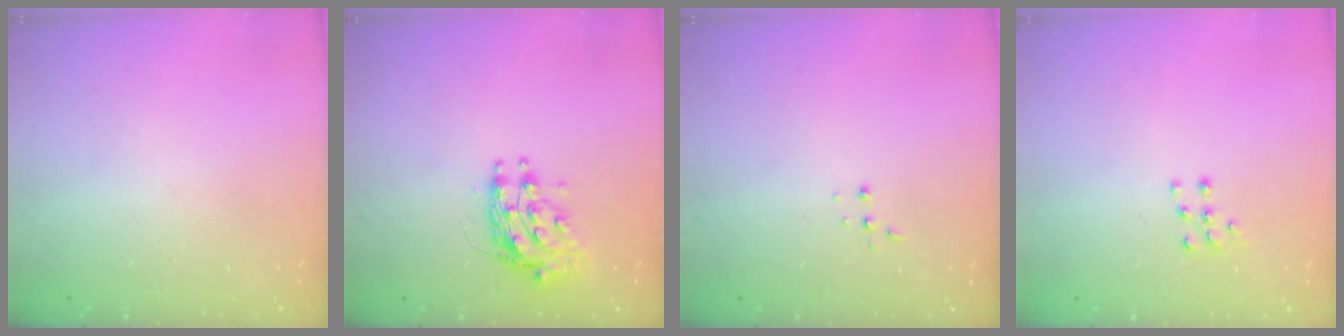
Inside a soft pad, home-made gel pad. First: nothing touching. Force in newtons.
{"total": 9.6, "press": 9.6, "slide": 0.7}
{"total": 2.2, "press": 2.2, "slide": 0.5}
{"total": 6.1, "press": 6.0, "slide": 0.5}